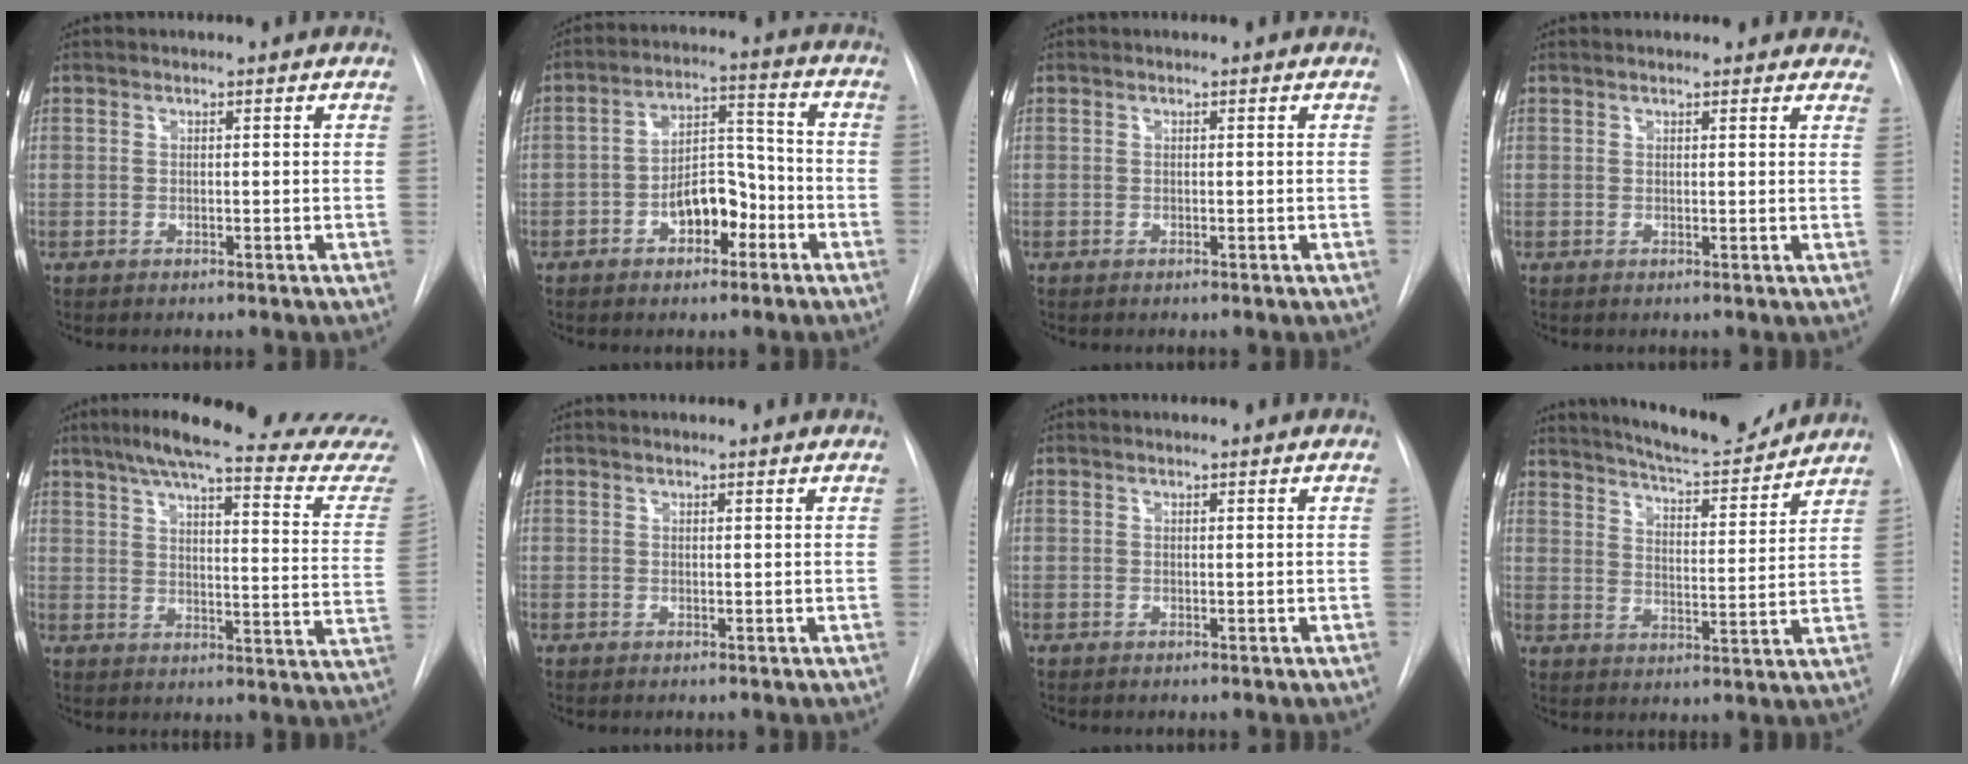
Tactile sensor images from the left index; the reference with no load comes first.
{"total": 8.3, "force": [-5.0, 3.9, 5.3], "torque": [-0.089, 0.025, -0.079]}
{"total": 0.0}
{"total": 7.2, "force": [6.3, 2.4, 2.5], "torque": [-0.008, 0.006, 0.052]}
{"total": 25.6, "force": [22.8, 0.7, 11.6], "torque": [-0.164, -0.080, 0.269]}
{"total": 1.0, "force": [0.8, 0.0, 0.5], "torque": [-0.009, 0.014, 0.002]}
{"total": 0.7, "force": [-0.7, -0.2, 0.0], "torque": [-0.004, 0.008, -0.011]}
{"total": 13.4, "force": [12.4, 1.6, 5.0], "torque": [-0.080, -0.017, 0.175]}